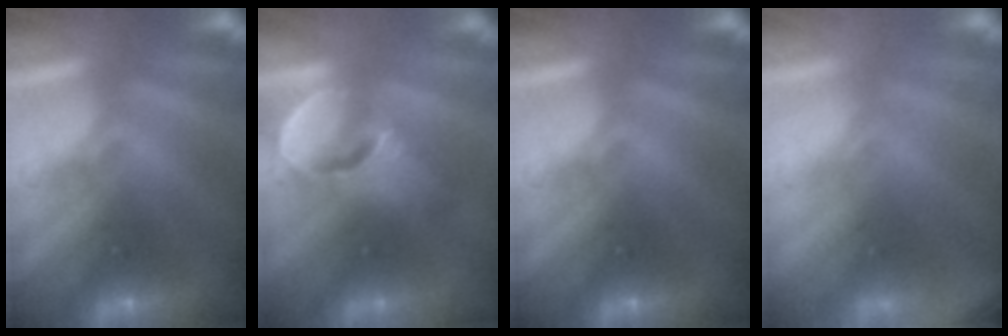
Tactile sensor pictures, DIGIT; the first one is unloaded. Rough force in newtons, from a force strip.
{"total": 4.7}
{"total": 0.0}
{"total": 2.3}